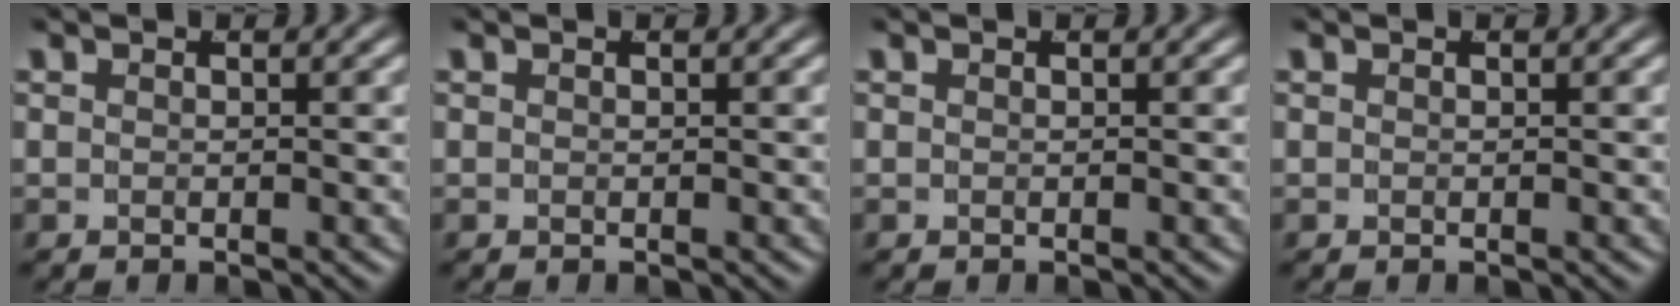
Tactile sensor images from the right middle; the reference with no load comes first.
{"total": 0.0}
{"total": 0.0}
{"total": 0.0}